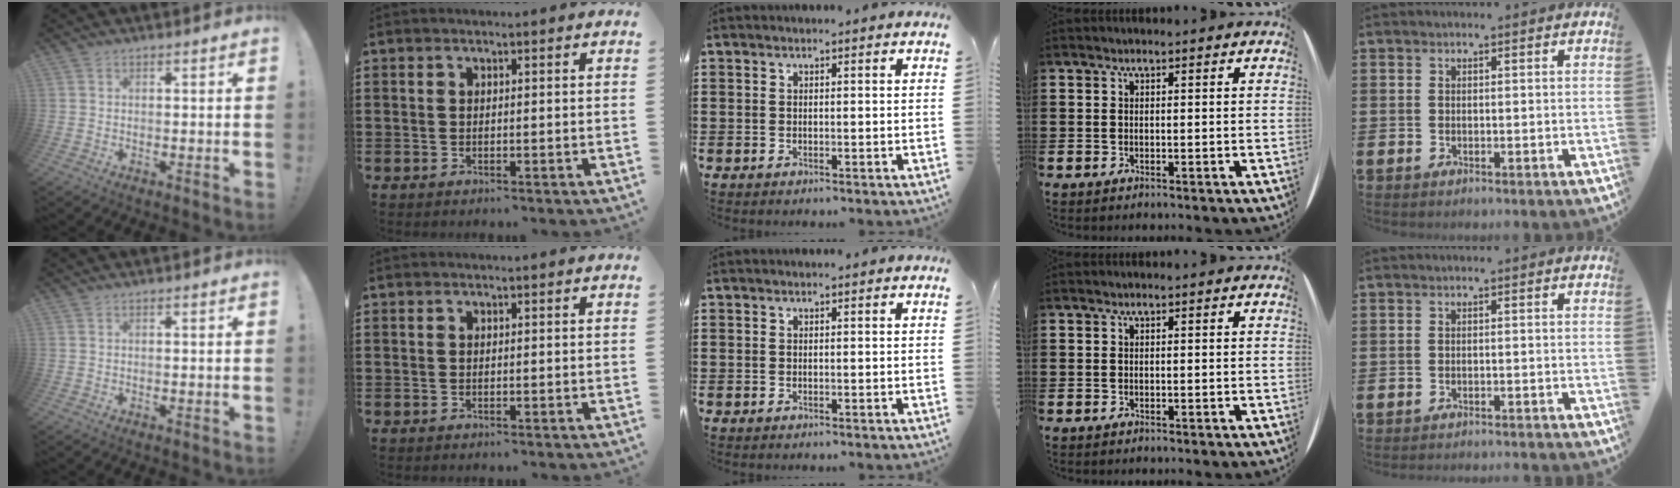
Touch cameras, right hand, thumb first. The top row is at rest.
{"little": {"total": 1.0, "force": [-1.0, -0.2, -0.1], "torque": [0.000, 0.001, -0.021]}}